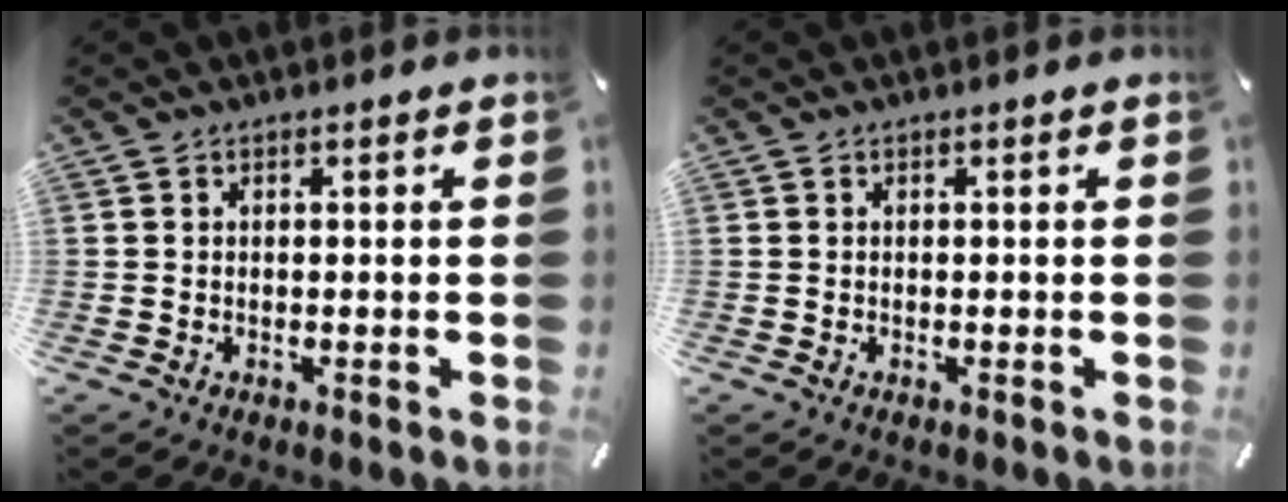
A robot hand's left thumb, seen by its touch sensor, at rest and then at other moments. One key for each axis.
{"total": 0.0}